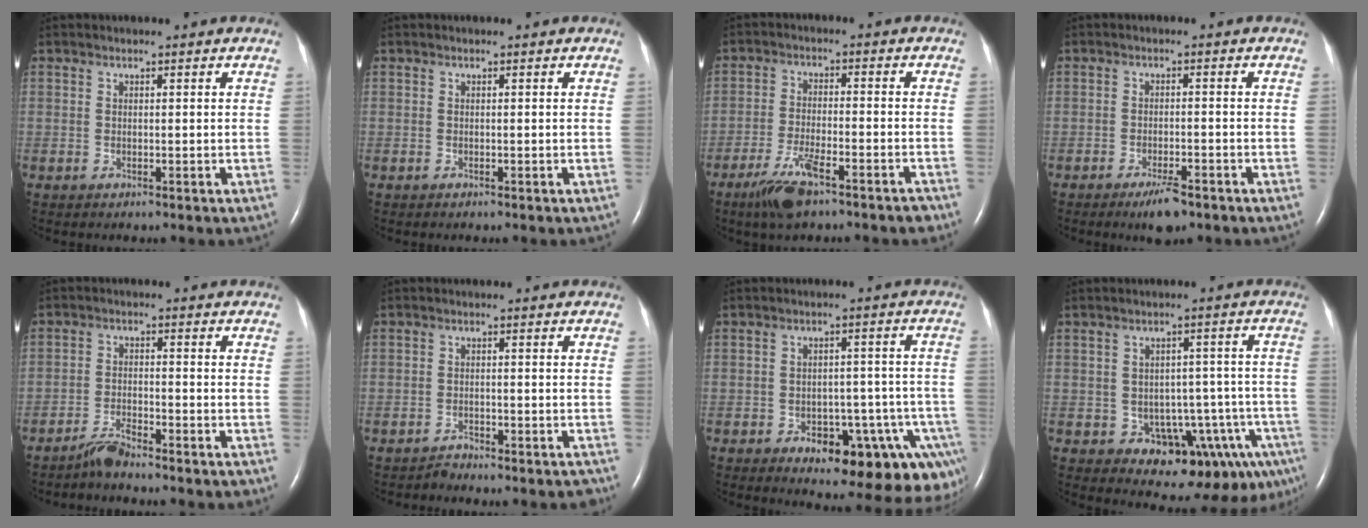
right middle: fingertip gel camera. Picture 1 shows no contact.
{"total": 0.0}
{"total": 8.2, "force": [-5.8, 1.5, 5.6], "torque": [-0.105, -0.011, -0.100]}
{"total": 4.1, "force": [-2.9, 0.9, 2.7], "torque": [-0.052, -0.004, -0.044]}
{"total": 4.1, "force": [-3.8, 0.3, 1.4], "torque": [-0.031, -0.010, -0.069]}
{"total": 3.4, "force": [-3.3, 0.8, -0.1], "torque": [0.015, 0.002, -0.048]}
{"total": 16.5, "force": [-9.8, 6.7, 11.5], "torque": [-0.054, 0.035, -0.116]}
{"total": 10.8, "force": [-5.8, 5.4, 7.2], "torque": [-0.067, 0.029, -0.069]}